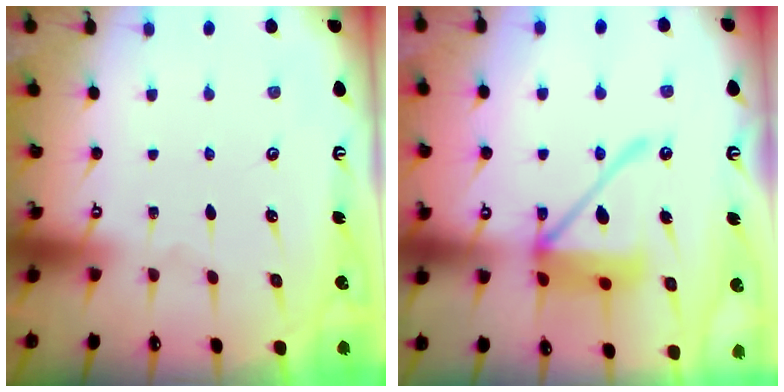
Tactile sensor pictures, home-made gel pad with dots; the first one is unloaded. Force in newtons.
{"total": 15.0, "press": 14.9, "slide": 1.8}